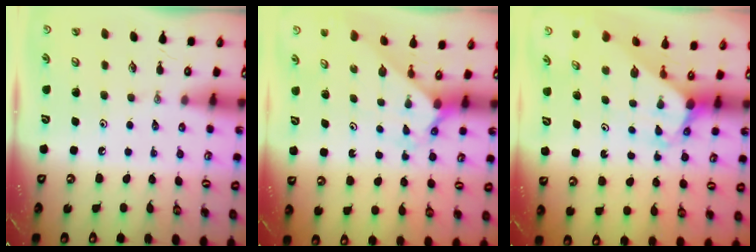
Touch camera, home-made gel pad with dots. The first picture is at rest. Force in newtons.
{"total": 2.1, "press": 2.1, "slide": 0.2}
{"total": 3.2, "press": 3.2, "slide": 0.2}